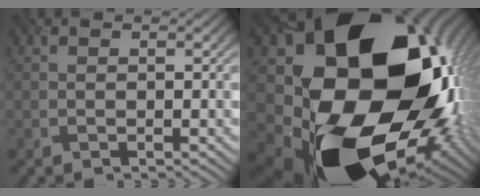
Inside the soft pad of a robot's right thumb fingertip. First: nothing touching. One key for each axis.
{"total": 22.9, "fx": 0.8, "fy": 17.7, "fz": 14.6, "tx": -0.306, "ty": -0.094, "tz": 0.069}